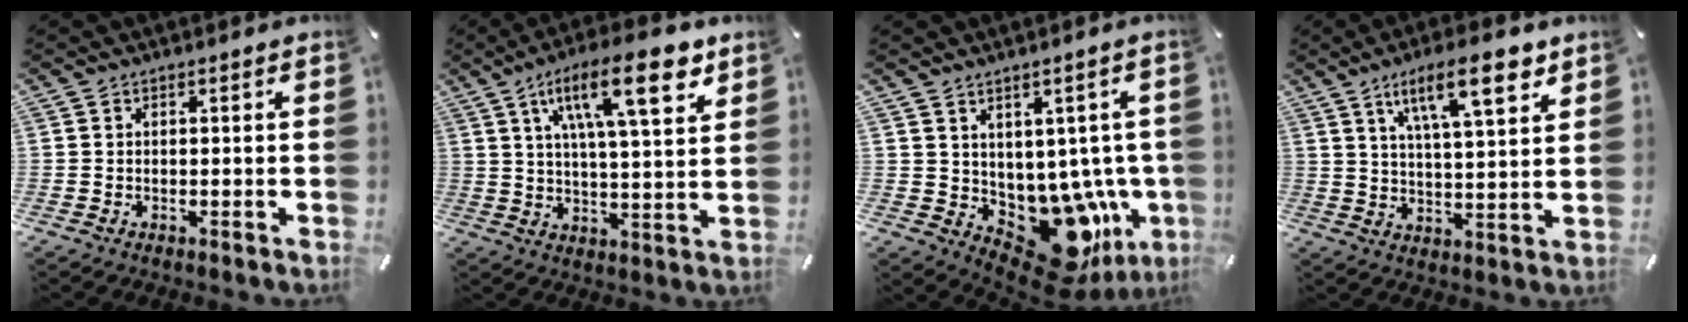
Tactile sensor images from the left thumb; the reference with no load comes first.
{"total": 17.8, "force": [9.2, 5.4, 14.2], "torque": [-0.223, -0.027, 0.140]}
{"total": 12.0, "force": [-3.8, 8.4, 7.6], "torque": [-0.060, -0.017, -0.041]}
{"total": 14.2, "force": [8.2, 4.4, 10.7], "torque": [-0.158, -0.033, 0.131]}